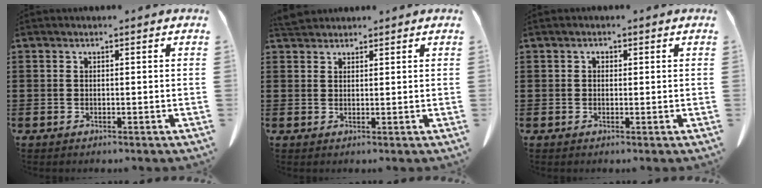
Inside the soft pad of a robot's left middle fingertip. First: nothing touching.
{"total": 2.4, "force": [2.3, 0.6, 0.5], "torque": [-0.017, 0.001, 0.046]}
{"total": 0.9, "force": [0.2, 0.7, 0.5], "torque": [-0.012, 0.004, 0.005]}